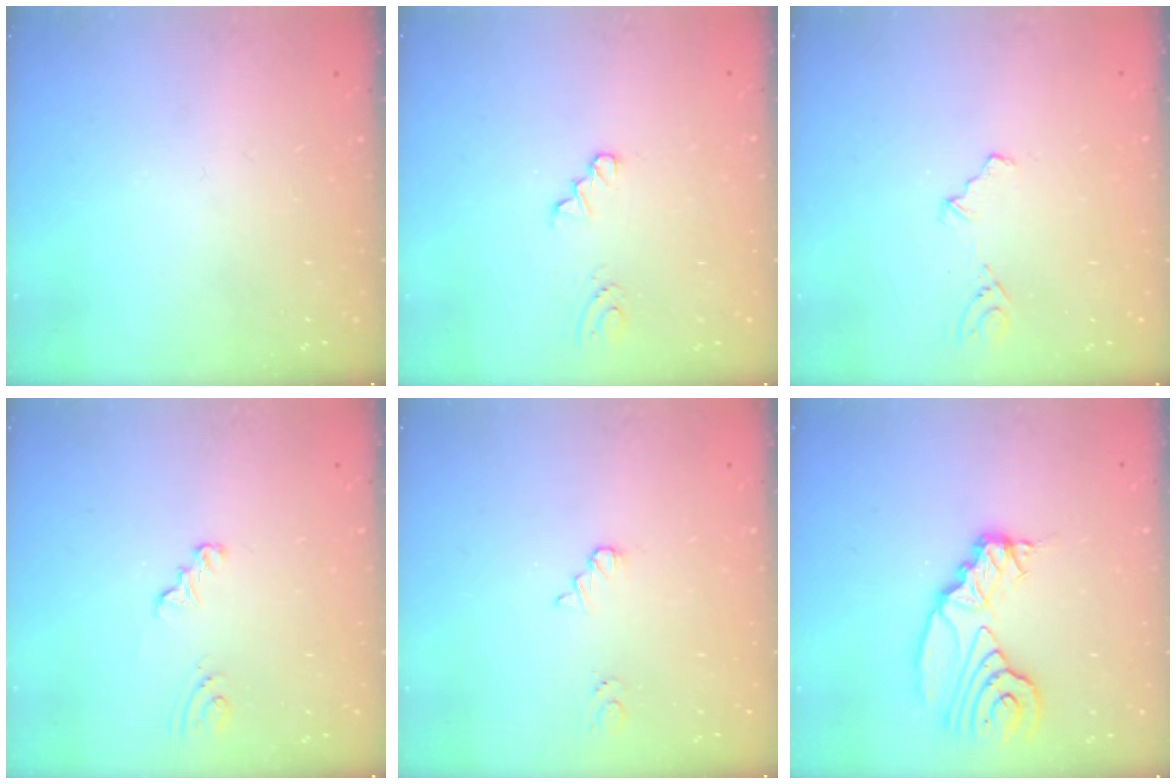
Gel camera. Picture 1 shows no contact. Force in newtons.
{"total": 0.0}
{"total": 3.9, "press": 3.7, "slide": 1.1}
{"total": 2.3, "press": 2.3, "slide": 0.2}
{"total": 1.4, "press": 1.4, "slide": 0.2}
{"total": 11.7, "press": 11.6, "slide": 1.6}